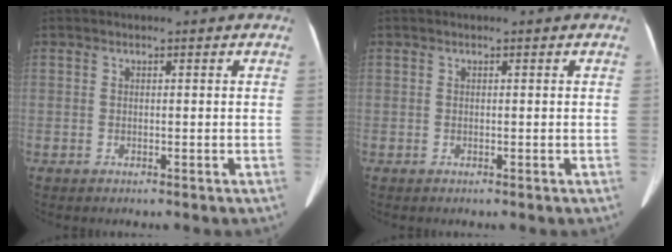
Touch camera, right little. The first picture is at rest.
{"total": 0.0}